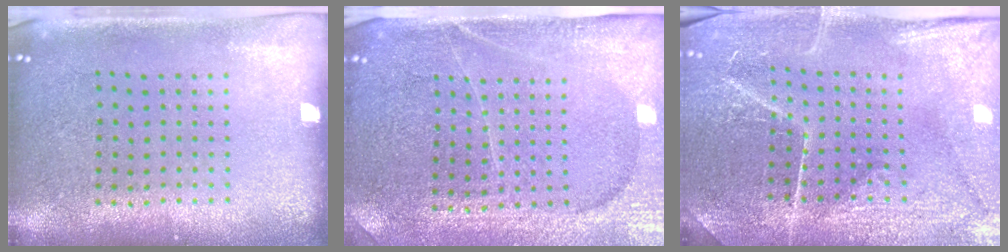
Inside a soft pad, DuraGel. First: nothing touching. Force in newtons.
{"total": 4.0, "press": 3.7, "slide": 1.3}
{"total": 4.1, "press": 3.9, "slide": 1.3}